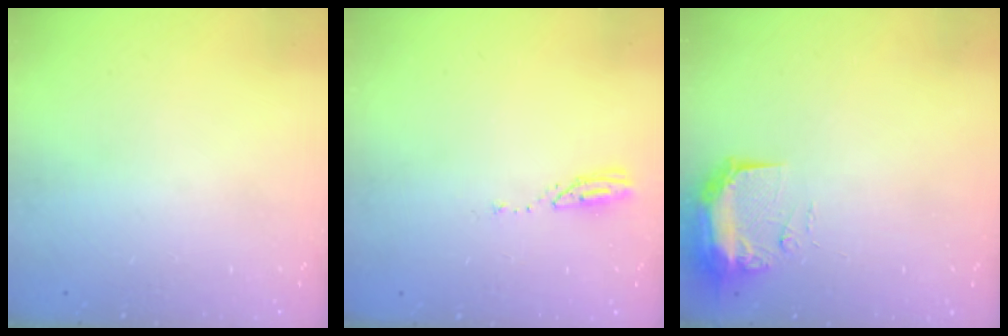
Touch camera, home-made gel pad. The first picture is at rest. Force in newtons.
{"total": 3.7, "press": 3.7, "slide": 0.3}
{"total": 11.0, "press": 9.6, "slide": 5.4}